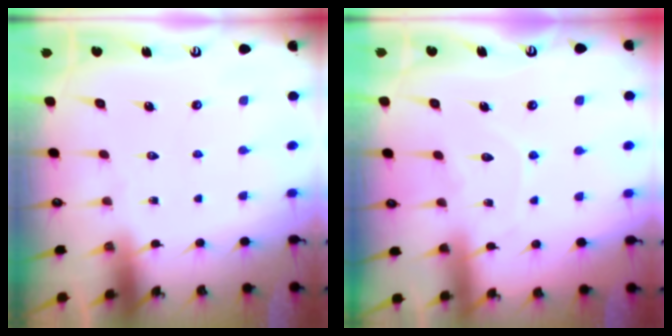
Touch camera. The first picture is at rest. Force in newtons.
{"total": 6.7, "press": 6.7, "slide": 0.7}